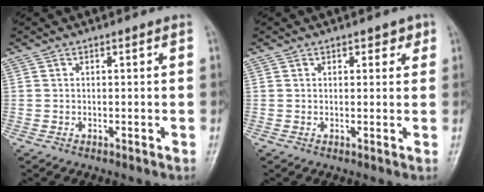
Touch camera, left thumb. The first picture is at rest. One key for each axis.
{"total": 2.5, "fx": 1.4, "fy": 1.5, "fz": 1.5, "tx": 0.002, "ty": -0.003, "tz": 0.015}